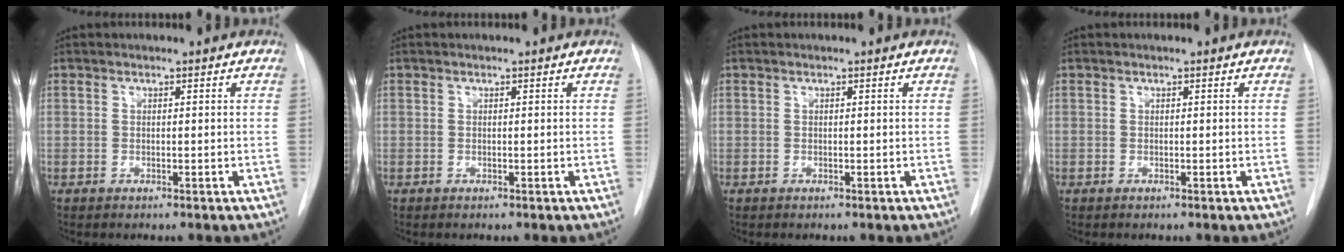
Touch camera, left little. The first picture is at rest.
{"total": 0.0}
{"total": 0.0}
{"total": 0.0}